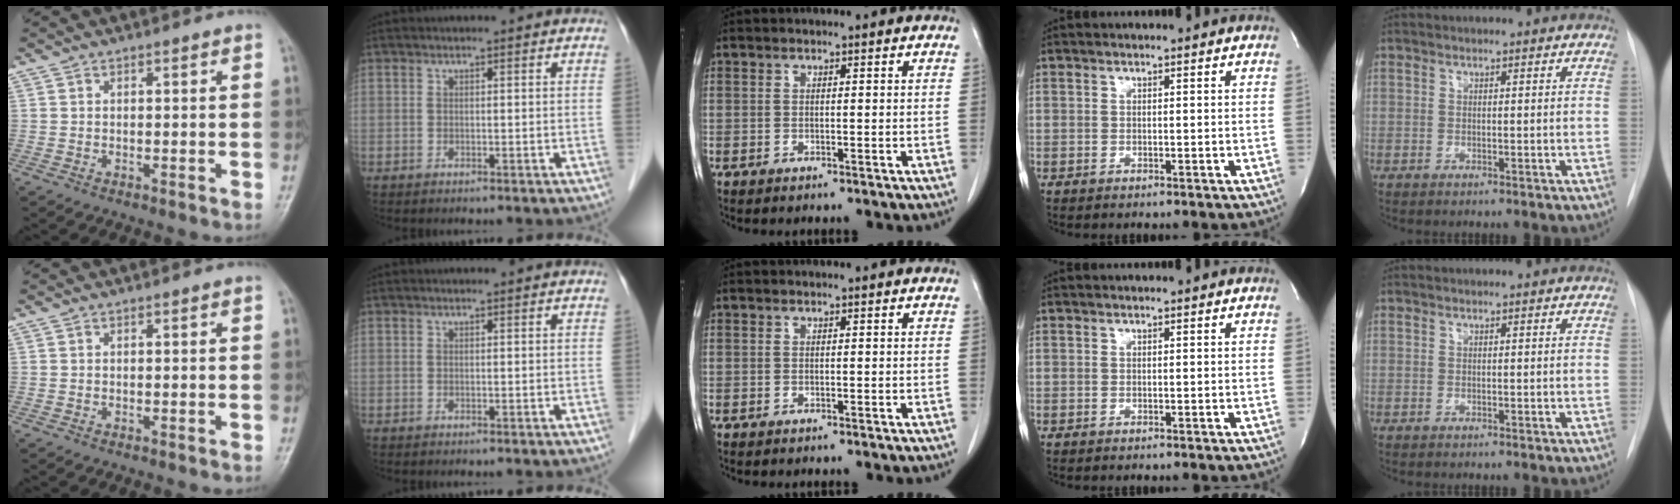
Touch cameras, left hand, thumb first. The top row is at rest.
{}